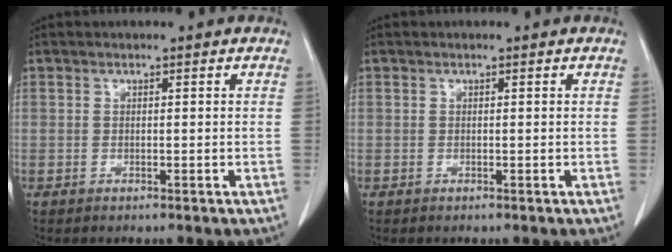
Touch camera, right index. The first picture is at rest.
{"total": 0.0}